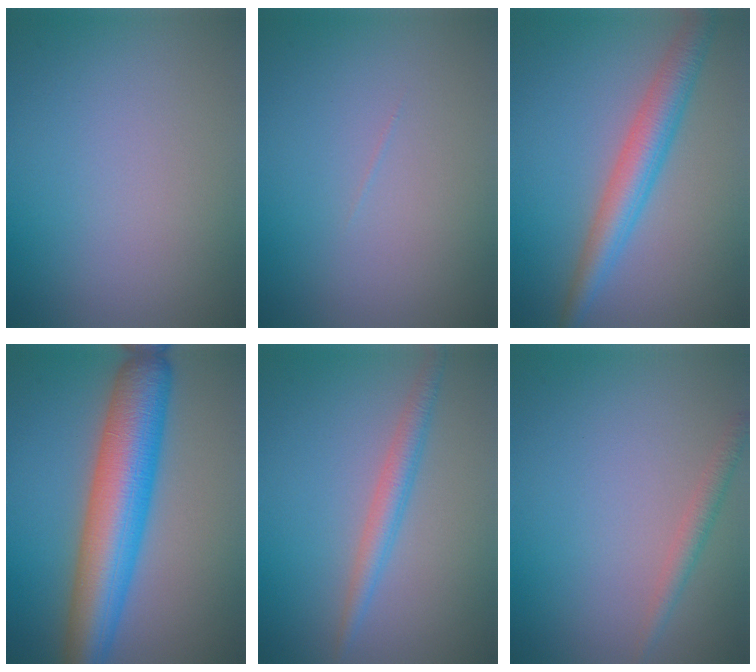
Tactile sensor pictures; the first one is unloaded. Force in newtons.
{"total": 0.0}
{"total": 4.5, "press": 4.5, "slide": 0.1}
{"total": 9.6, "press": 9.6, "slide": 0.2}
{"total": 2.5, "press": 2.5, "slide": 0.1}
{"total": 1.6, "press": 1.6, "slide": 0.0}